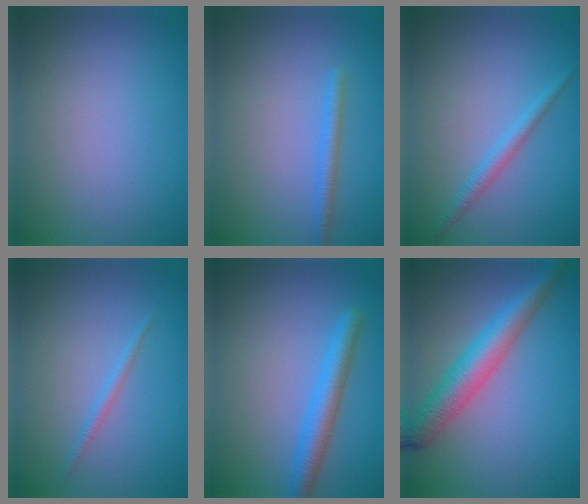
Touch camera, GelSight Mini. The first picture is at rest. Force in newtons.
{"total": 1.6, "press": 1.6, "slide": 0.0}
{"total": 1.6, "press": 1.6, "slide": 0.1}
{"total": 1.0, "press": 1.0, "slide": 0.1}
{"total": 3.3, "press": 3.3, "slide": 0.1}
{"total": 5.2, "press": 5.2, "slide": 0.1}